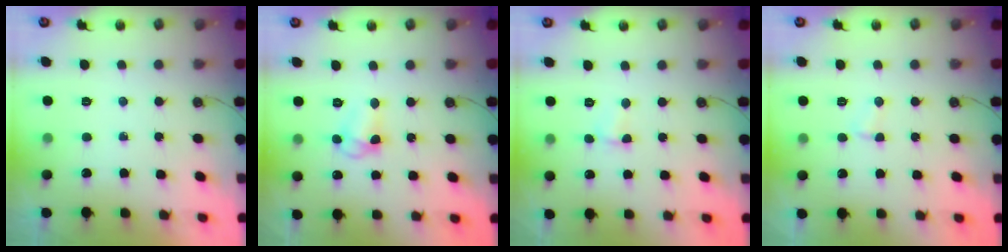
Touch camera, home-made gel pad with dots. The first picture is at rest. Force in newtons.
{"total": 7.2, "press": 7.2, "slide": 0.6}
{"total": 1.4, "press": 1.4, "slide": 0.4}
{"total": 2.8, "press": 2.8, "slide": 0.3}